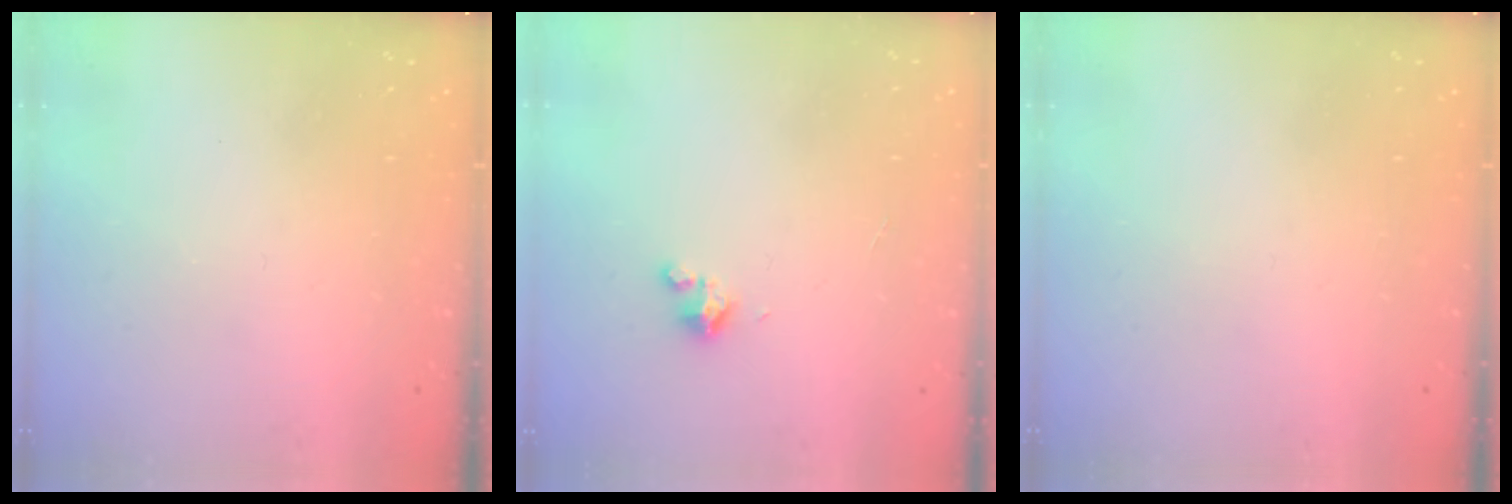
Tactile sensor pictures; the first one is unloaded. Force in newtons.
{"total": 2.7, "press": 2.6, "slide": 0.4}
{"total": 0.0}